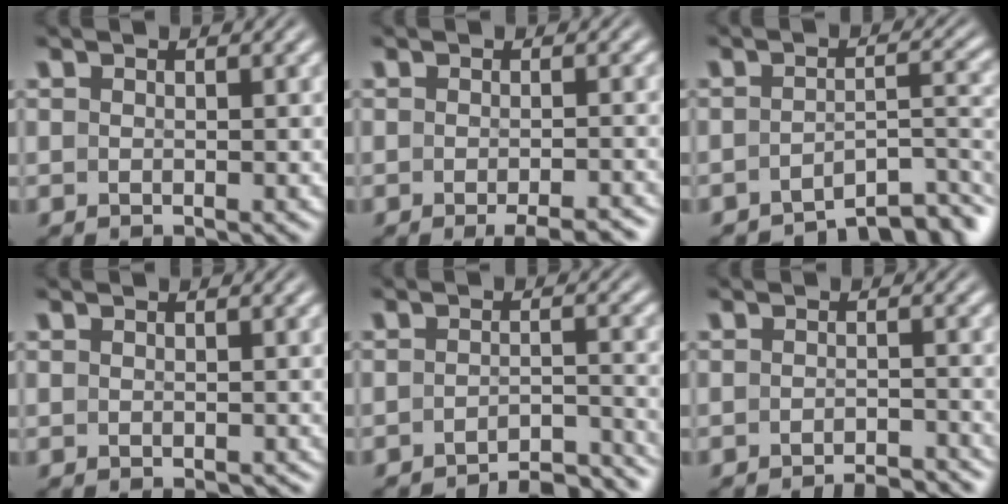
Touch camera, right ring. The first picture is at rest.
{"total": 3.4, "force": [-2.7, 0.5, 1.9], "torque": [-0.018, 0.000, -0.041]}
{"total": 7.3, "force": [-6.0, 2.0, 3.5], "torque": [-0.032, -0.010, -0.089]}
{"total": 0.7, "force": [-0.6, 0.3, 0.4], "torque": [-0.005, -0.006, -0.004]}
{"total": 5.7, "force": [-5.5, 0.7, 1.4], "torque": [-0.010, -0.013, -0.085]}
{"total": 3.6, "force": [-3.5, 0.1, 0.8], "torque": [-0.010, -0.012, -0.050]}